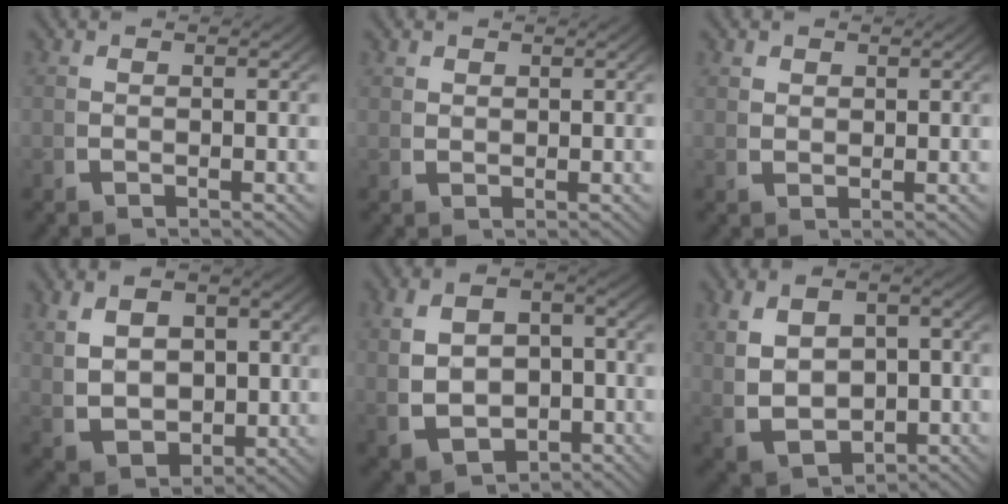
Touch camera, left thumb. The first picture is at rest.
{"total": 1.2, "force": [0.9, 0.7, 0.3], "torque": [0.000, 0.002, 0.021]}
{"total": 1.4, "force": [0.9, 1.0, 0.4], "torque": [-0.002, 0.001, 0.023]}
{"total": 8.8, "force": [0.1, 6.5, 5.9], "torque": [-0.121, -0.034, 0.021]}
{"total": 7.9, "force": [-1.1, 5.9, 5.2], "torque": [-0.085, -0.022, -0.003]}
{"total": 9.0, "force": [-1.0, 6.6, 6.0], "torque": [-0.112, -0.032, 0.004]}